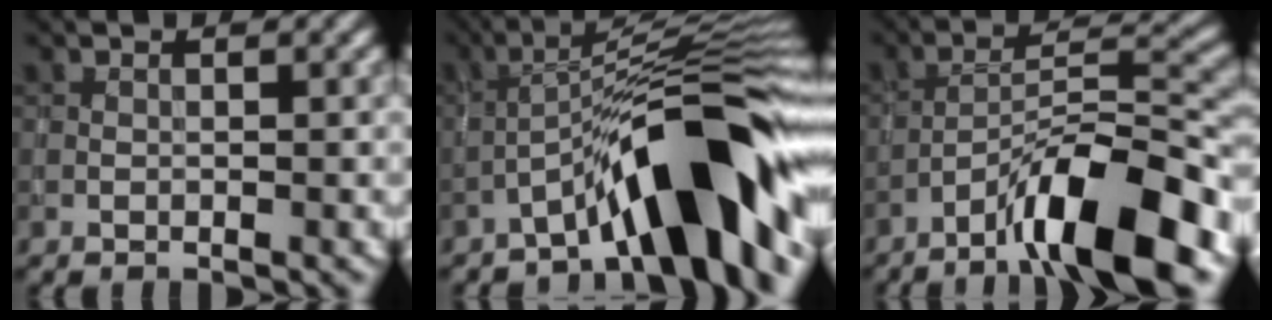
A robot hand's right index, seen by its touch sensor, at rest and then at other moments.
{"total": 11.6, "force": [-6.0, 2.3, 9.6], "torque": [-0.131, 0.028, -0.103]}
{"total": 10.4, "force": [-6.3, 2.2, 8.0], "torque": [-0.127, 0.013, -0.108]}